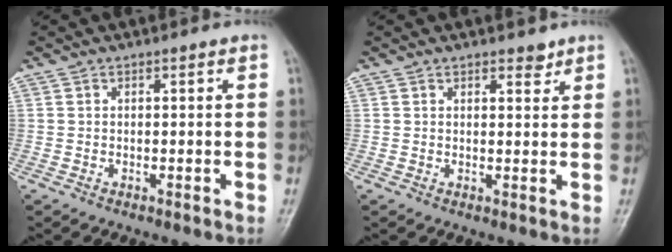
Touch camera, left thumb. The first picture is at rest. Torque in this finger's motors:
{"motor_torque": [0.06, 0.17, -0.36, -0.07, 0.06]}